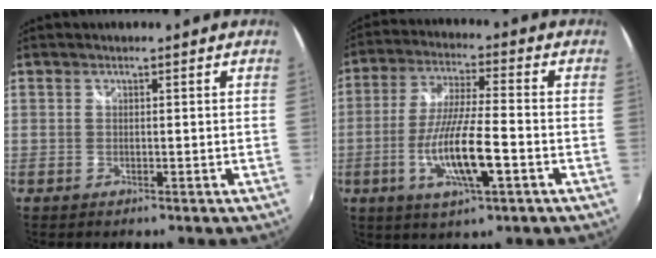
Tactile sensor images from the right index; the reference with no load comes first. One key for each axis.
{"total": 12.6, "fx": -4.1, "fy": 2.0, "fz": 11.7, "tx": -0.230, "ty": -0.013, "tz": -0.076}